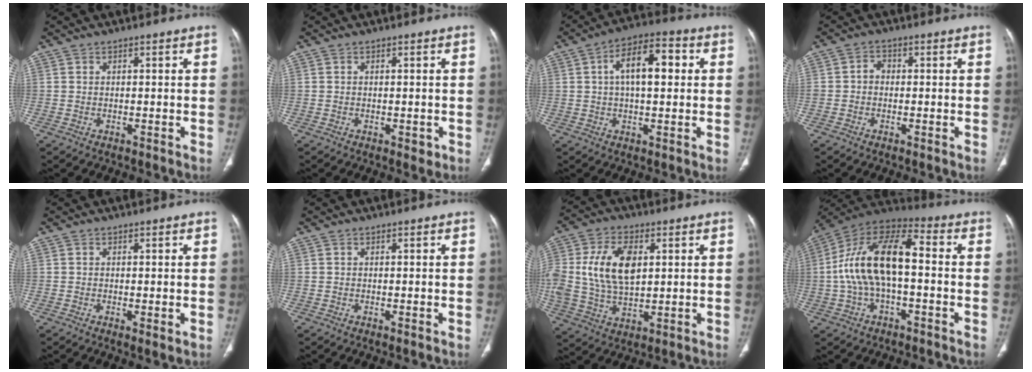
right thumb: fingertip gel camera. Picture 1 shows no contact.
{"total": 2.3, "force": [-0.8, 1.3, 1.8], "torque": [-0.015, -0.001, -0.006]}
{"total": 11.0, "force": [2.2, 5.2, 9.5], "torque": [-0.145, 0.023, 0.028]}
{"total": 2.2, "force": [-0.3, 1.8, 1.2], "torque": [-0.009, 0.008, -0.012]}
{"total": 1.5, "force": [-0.2, 0.4, 1.4], "torque": [-0.032, -0.009, -0.003]}
{"total": 0.0}
{"total": 14.0, "force": [2.7, 8.2, 11.0], "torque": [-0.212, -0.001, 0.055]}
{"total": 16.9, "force": [-0.5, 8.0, 14.9], "torque": [-0.284, 0.047, -0.016]}